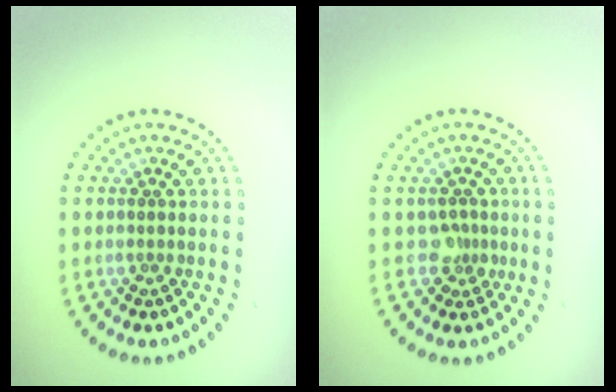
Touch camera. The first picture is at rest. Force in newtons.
{"total": 1.8, "press": 1.5, "slide": 1.1}